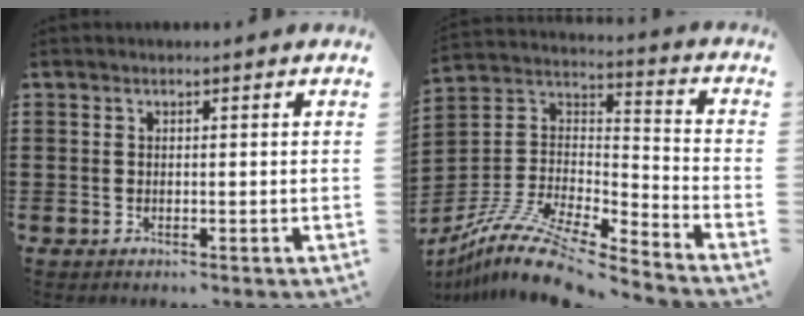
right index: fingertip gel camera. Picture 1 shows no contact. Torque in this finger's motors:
{"motor_torque": [-0.09, 0.02, 0.47, 0.07]}